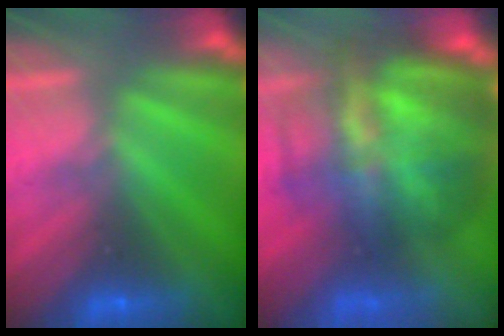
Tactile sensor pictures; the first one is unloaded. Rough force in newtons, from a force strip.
{"total": 14.6}